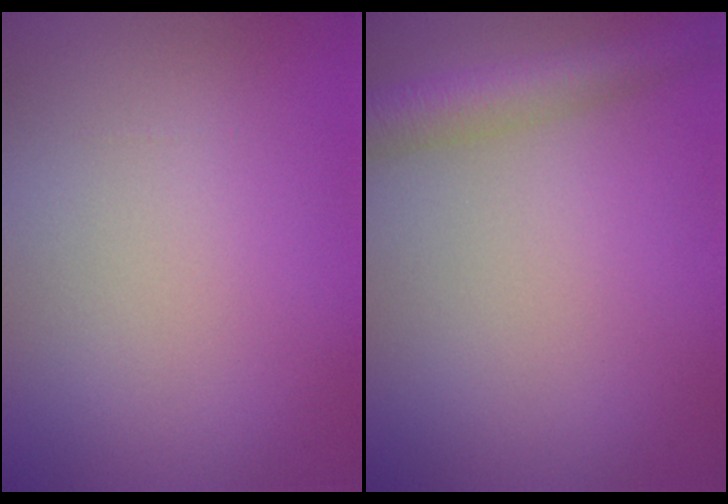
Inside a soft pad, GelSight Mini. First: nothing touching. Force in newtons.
{"total": 4.0, "press": 4.0, "slide": 0.2}